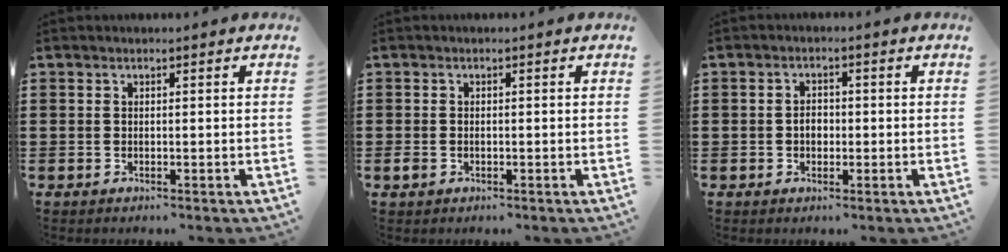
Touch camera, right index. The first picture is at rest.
{"total": 1.1, "force": [-0.4, 0.9, 0.6], "torque": [-0.021, -0.001, -0.012]}
{"total": 2.3, "force": [-0.3, 1.6, 1.5], "torque": [-0.031, 0.006, -0.008]}